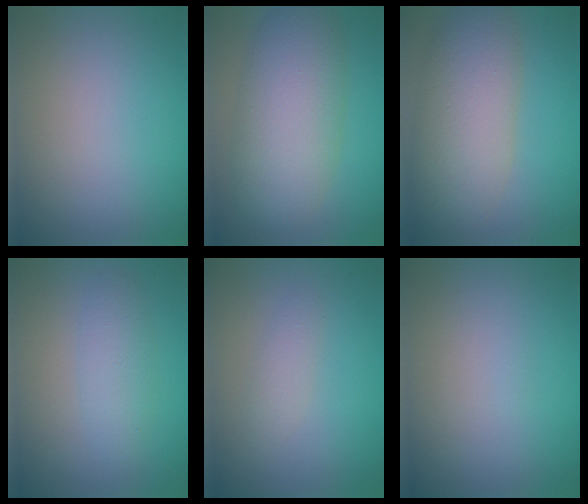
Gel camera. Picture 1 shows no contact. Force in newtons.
{"total": 8.1, "press": 8.1, "slide": 0.3}
{"total": 7.7, "press": 7.7, "slide": 0.4}
{"total": 2.4, "press": 2.4, "slide": 0.0}
{"total": 1.4, "press": 1.4, "slide": 0.1}
{"total": 0.0}